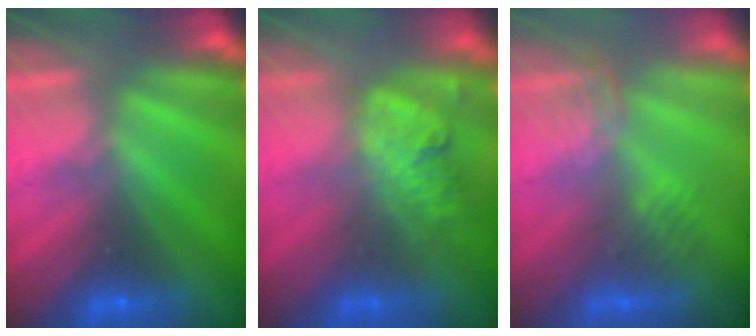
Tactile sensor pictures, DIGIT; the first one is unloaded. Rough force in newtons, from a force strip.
{"total": 2.3}
{"total": 2.8}